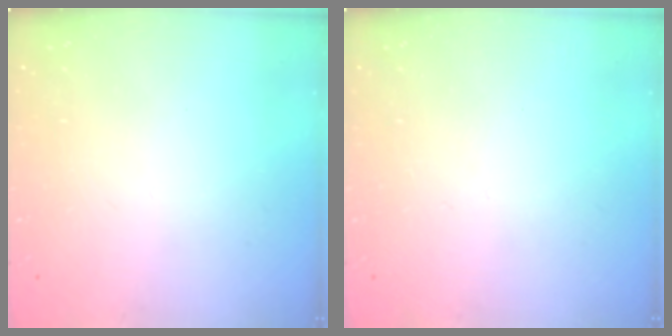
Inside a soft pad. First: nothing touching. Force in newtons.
{"total": 0.0}